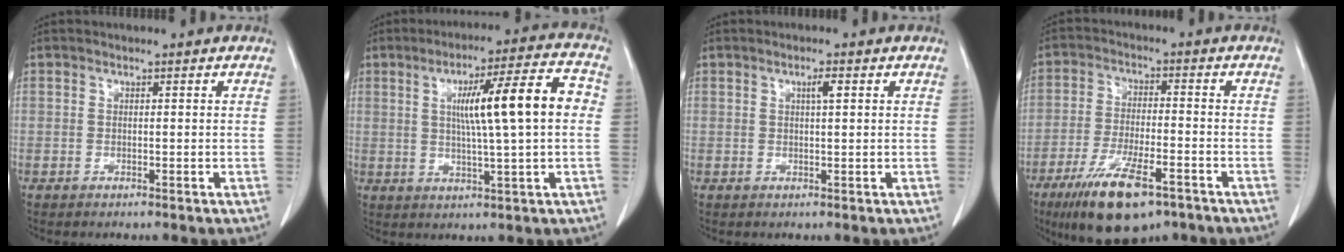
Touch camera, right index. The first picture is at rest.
{"total": 12.5, "force": [1.5, 0.5, 12.4], "torque": [-0.189, 0.019, 0.024]}
{"total": 1.7, "force": [0.6, 0.2, 1.5], "torque": [-0.029, 0.001, 0.010]}
{"total": 12.9, "force": [-8.1, 3.5, 9.4], "torque": [-0.173, -0.022, -0.133]}